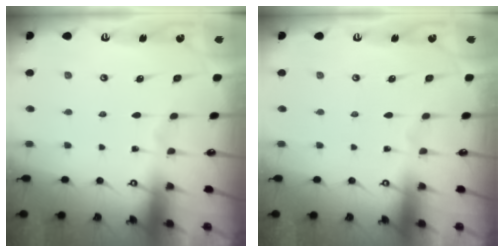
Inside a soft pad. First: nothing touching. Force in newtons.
{"total": 0.0}